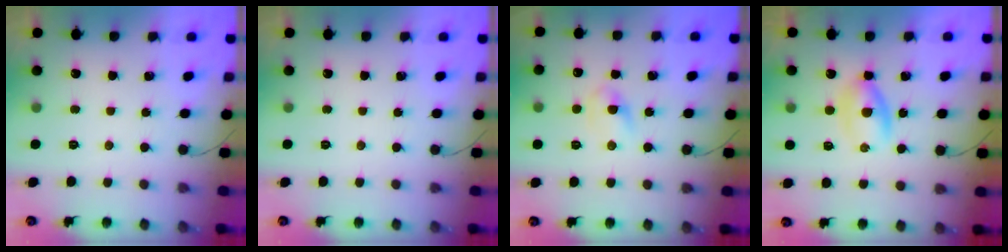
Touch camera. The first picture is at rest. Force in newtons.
{"total": 0.0}
{"total": 3.4, "press": 3.2, "slide": 1.3}
{"total": 3.1, "press": 3.0, "slide": 1.0}